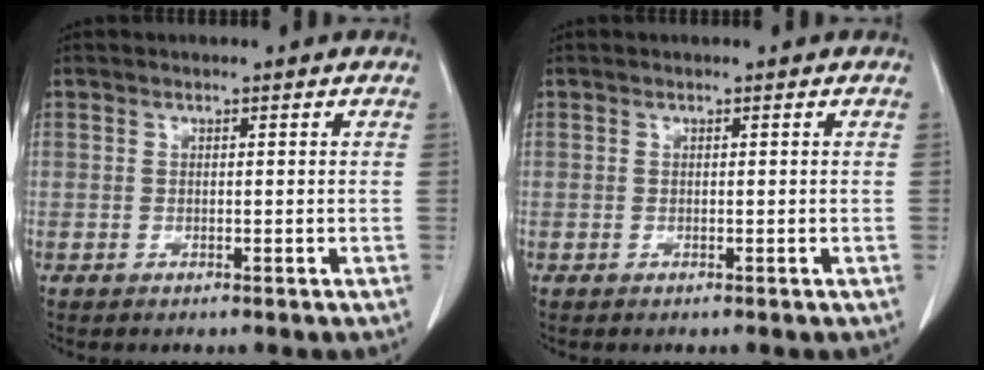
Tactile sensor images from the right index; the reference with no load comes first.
{"total": 0.0}